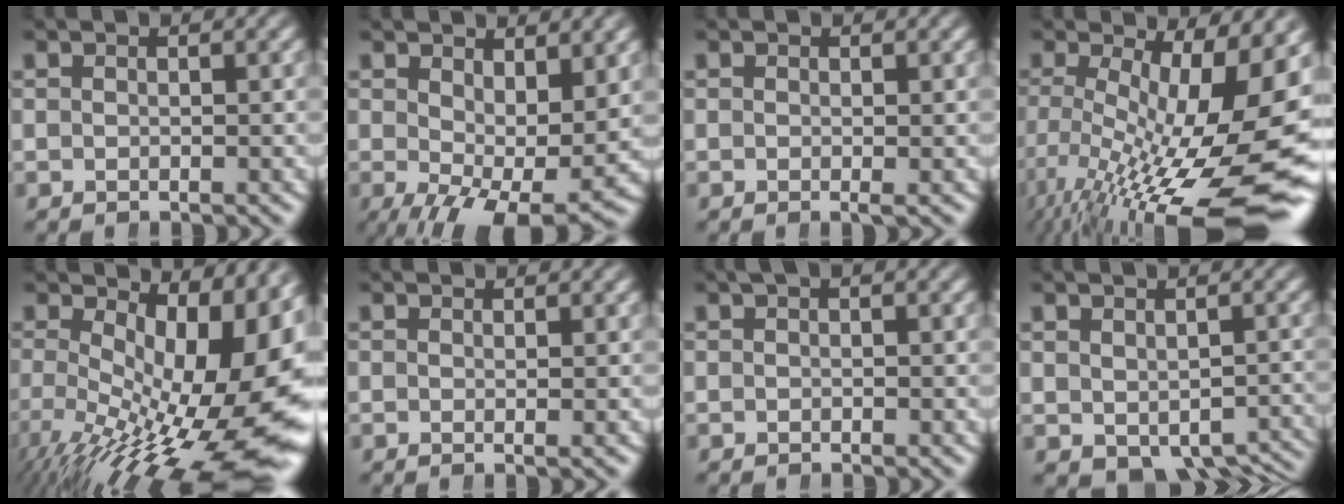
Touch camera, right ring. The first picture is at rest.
{"total": 7.0, "force": [-2.0, 3.2, 5.8], "torque": [-0.088, -0.051, -0.004]}
{"total": 0.5, "force": [0.0, 0.0, 0.5], "torque": [-0.010, -0.004, 0.001]}
{"total": 14.5, "force": [-3.0, 7.3, 12.2], "torque": [-0.192, -0.056, -0.009]}
{"total": 16.0, "force": [-3.7, 8.6, 13.0], "torque": [-0.182, -0.059, -0.026]}
{"total": 0.6, "force": [0.1, -0.2, 0.5], "torque": [-0.011, -0.005, 0.001]}
{"total": 0.8, "force": [0.4, 0.1, 0.6], "torque": [-0.007, 0.007, 0.002]}
{"total": 5.0, "force": [-4.0, 2.1, 2.3], "torque": [-0.022, -0.026, -0.041]}